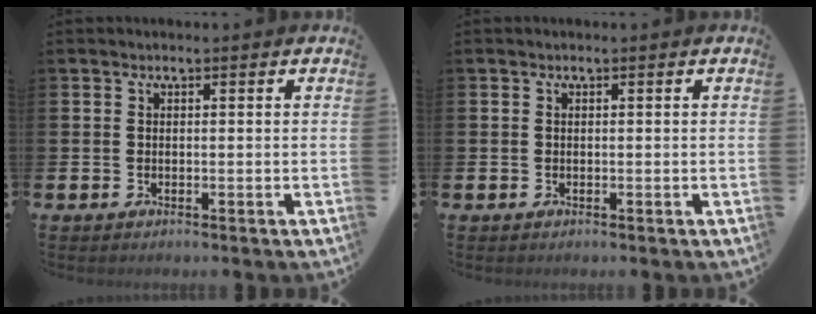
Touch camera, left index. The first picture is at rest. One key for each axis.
{"total": 0.0}